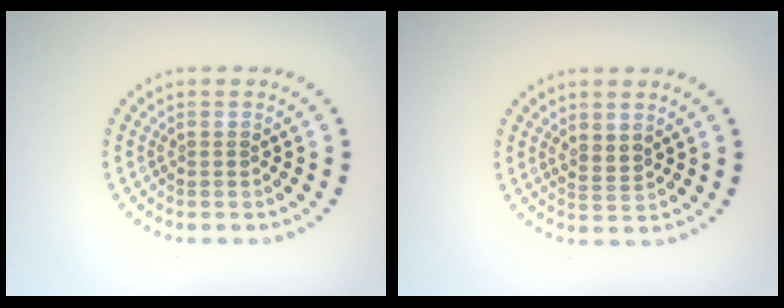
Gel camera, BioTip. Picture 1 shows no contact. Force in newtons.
{"total": 1.6, "press": 1.3, "slide": 0.9}